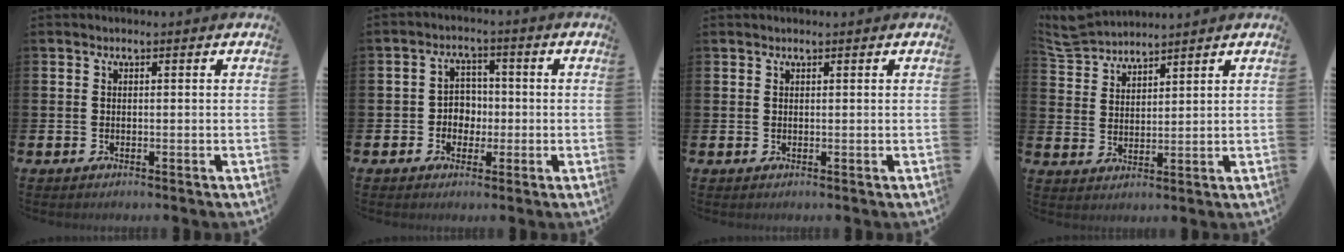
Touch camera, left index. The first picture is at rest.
{"total": 3.4, "force": [-0.6, 3.1, 1.3], "torque": [-0.027, 0.006, -0.021]}
{"total": 0.6, "force": [0.5, 0.1, 0.1], "torque": [-0.002, 0.000, 0.010]}
{"total": 4.9, "force": [4.9, 0.5, 0.1], "torque": [-0.027, -0.023, 0.092]}